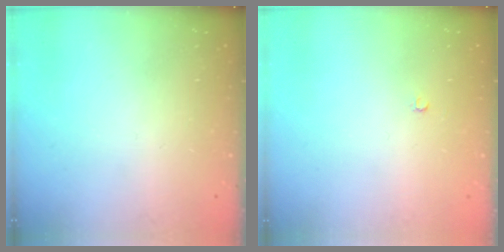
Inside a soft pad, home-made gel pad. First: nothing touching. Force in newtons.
{"total": 2.1, "press": 2.1, "slide": 0.2}